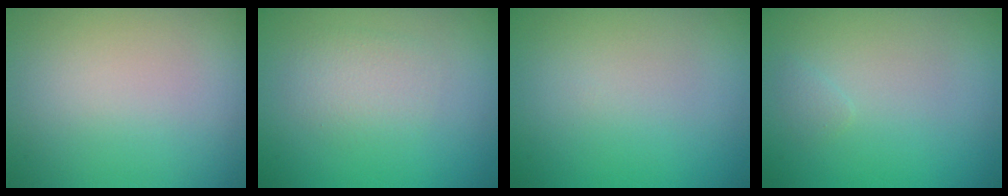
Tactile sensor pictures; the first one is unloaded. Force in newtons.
{"total": 2.1, "press": 2.1, "slide": 0.0}
{"total": 0.0}
{"total": 0.6, "press": 0.5, "slide": 0.1}